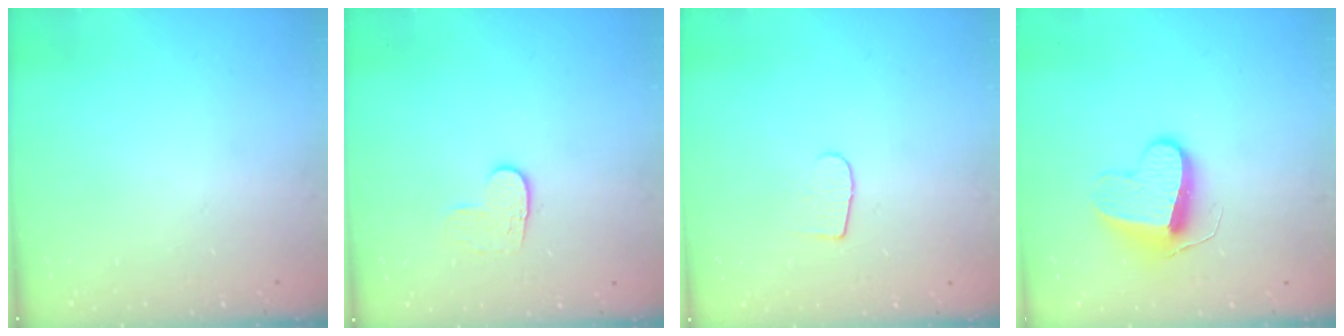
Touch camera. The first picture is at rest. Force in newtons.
{"total": 5.8, "press": 5.8, "slide": 0.6}
{"total": 5.2, "press": 5.1, "slide": 0.6}
{"total": 10.0, "press": 10.0, "slide": 0.6}